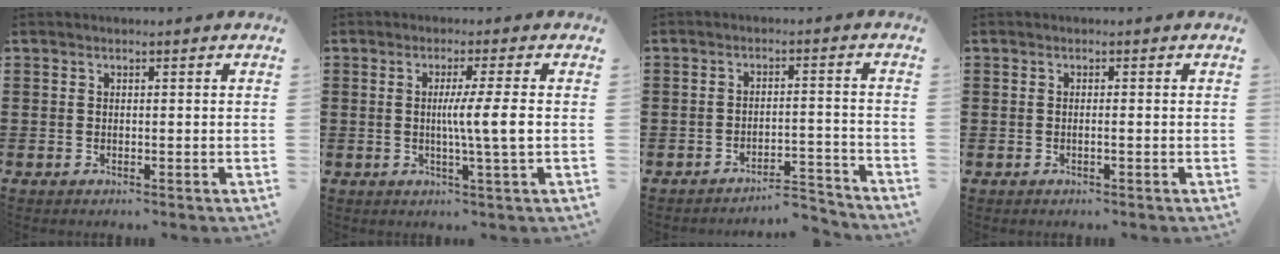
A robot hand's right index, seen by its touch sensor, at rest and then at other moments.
{"total": 5.9, "force": [0.0, -0.7, 5.9], "torque": [-0.106, -0.010, -0.005]}
{"total": 4.3, "force": [-4.2, 0.3, 1.2], "torque": [-0.025, -0.003, -0.085]}
{"total": 0.8, "force": [-0.4, -0.2, 0.7], "torque": [-0.013, -0.005, -0.006]}